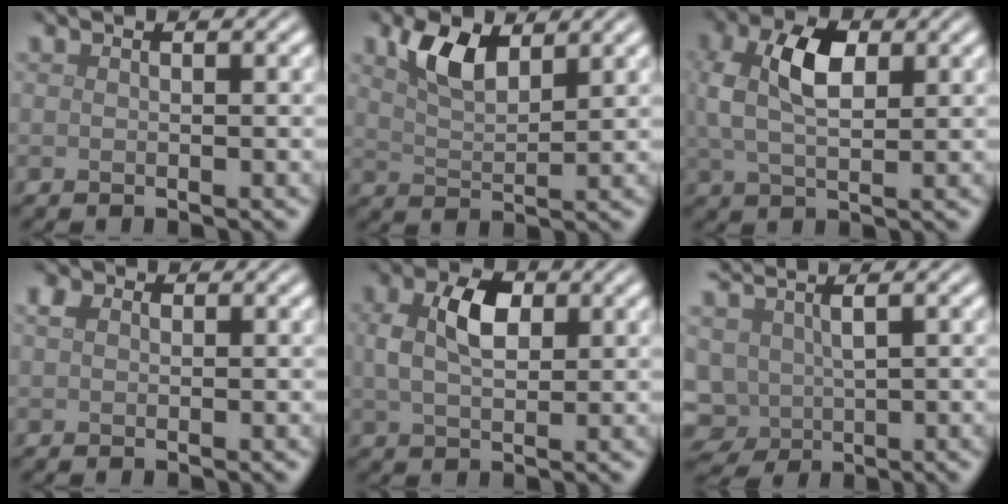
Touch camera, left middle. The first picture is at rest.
{"total": 4.4, "force": [2.4, 2.1, 3.0], "torque": [-0.066, 0.005, 0.047]}
{"total": 5.9, "force": [1.5, 3.4, 4.6], "torque": [-0.096, 0.008, 0.025]}
{"total": 1.4, "force": [0.4, 1.2, 0.7], "torque": [-0.014, 0.005, 0.005]}
{"total": 4.7, "force": [1.2, 2.8, 3.5], "torque": [-0.077, 0.007, 0.022]}
{"total": 4.6, "force": [0.2, 3.3, 3.2], "torque": [-0.075, -0.009, 0.007]}